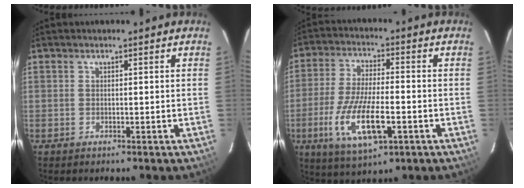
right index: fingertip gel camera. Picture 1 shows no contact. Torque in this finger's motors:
{"motor_torque": [1.14, -1.00, 0.38, 0.21]}